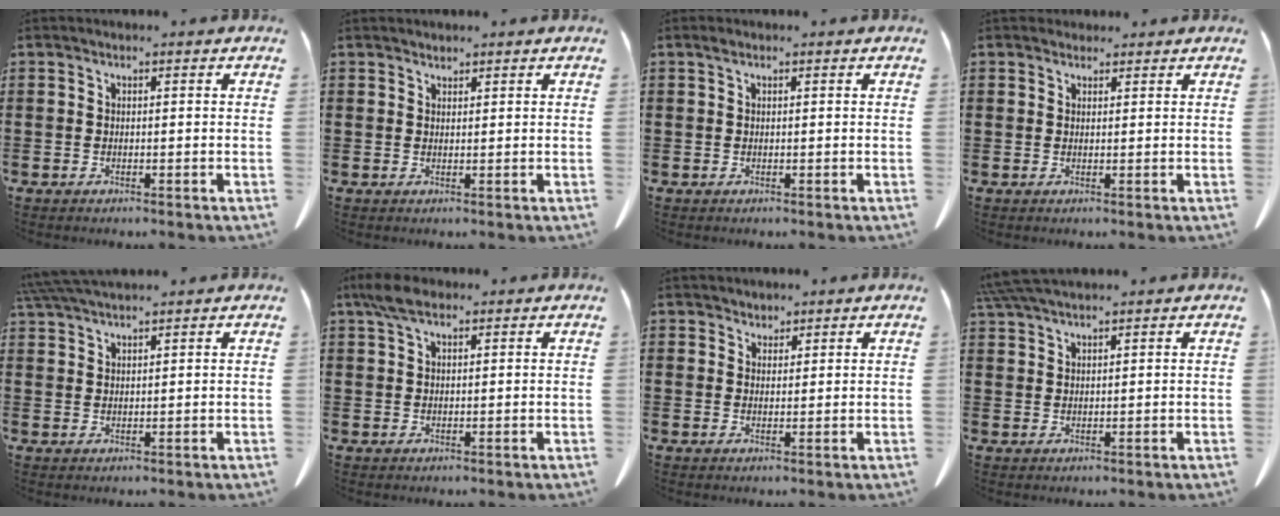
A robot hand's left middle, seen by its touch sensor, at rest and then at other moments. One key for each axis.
{"total": 1.2, "fx": 1.1, "fy": 0.3, "fz": -0.1, "tx": -0.002, "ty": -0.002, "tz": 0.024}
{"total": 0.6, "fx": 0.3, "fy": 0.3, "fz": 0.4, "tx": -0.010, "ty": 0.001, "tz": 0.007}
{"total": 1.6, "fx": 1.4, "fy": 0.7, "fz": 0.1, "tx": -0.007, "ty": 0.000, "tz": 0.029}
{"total": 4.5, "fx": 4.1, "fy": 0.3, "fz": 1.8, "tx": -0.048, "ty": -0.007, "tz": 0.078}
{"total": 3.4, "fx": 2.0, "fy": 1.4, "fz": 2.3, "tx": -0.052, "ty": 0.005, "tz": 0.038}
{"total": 2.0, "fx": 1.8, "fy": 0.8, "fz": -0.1, "tx": -0.004, "ty": 0.002, "tz": 0.037}
{"total": 4.3, "fx": 3.8, "fy": 0.2, "fz": 2.0, "tx": -0.050, "ty": -0.005, "tz": 0.073}